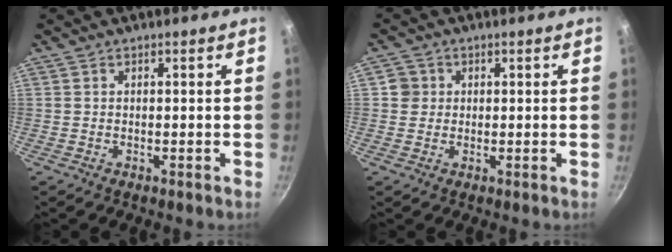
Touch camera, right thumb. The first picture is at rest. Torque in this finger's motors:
{"motor_torque": [0.23, 0.55, 0.23, -0.09, -0.02]}